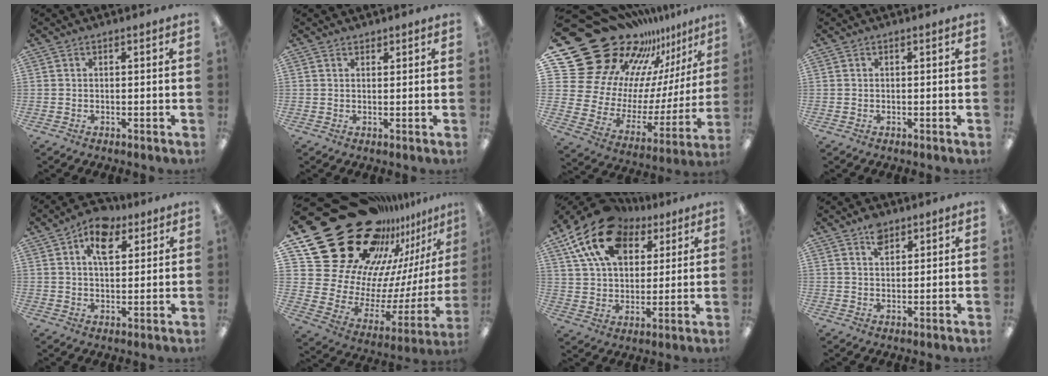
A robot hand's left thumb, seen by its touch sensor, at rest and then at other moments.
{"total": 1.2, "force": [1.1, 0.6, 0.0], "torque": [0.000, 0.000, 0.021]}
{"total": 26.1, "force": [18.8, 15.4, 9.6], "torque": [-0.154, -0.177, 0.383]}
{"total": 0.0}
{"total": 9.2, "force": [4.7, 5.6, 5.6], "torque": [-0.084, -0.010, 0.081]}
{"total": 33.6, "force": [21.2, 20.4, 16.1], "torque": [-0.231, -0.199, 0.449]}
{"total": 18.5, "force": [10.3, 11.9, 9.6], "torque": [-0.181, -0.034, 0.191]}
{"total": 4.5, "force": [3.0, 2.6, 2.1], "torque": [-0.024, -0.008, 0.051]}